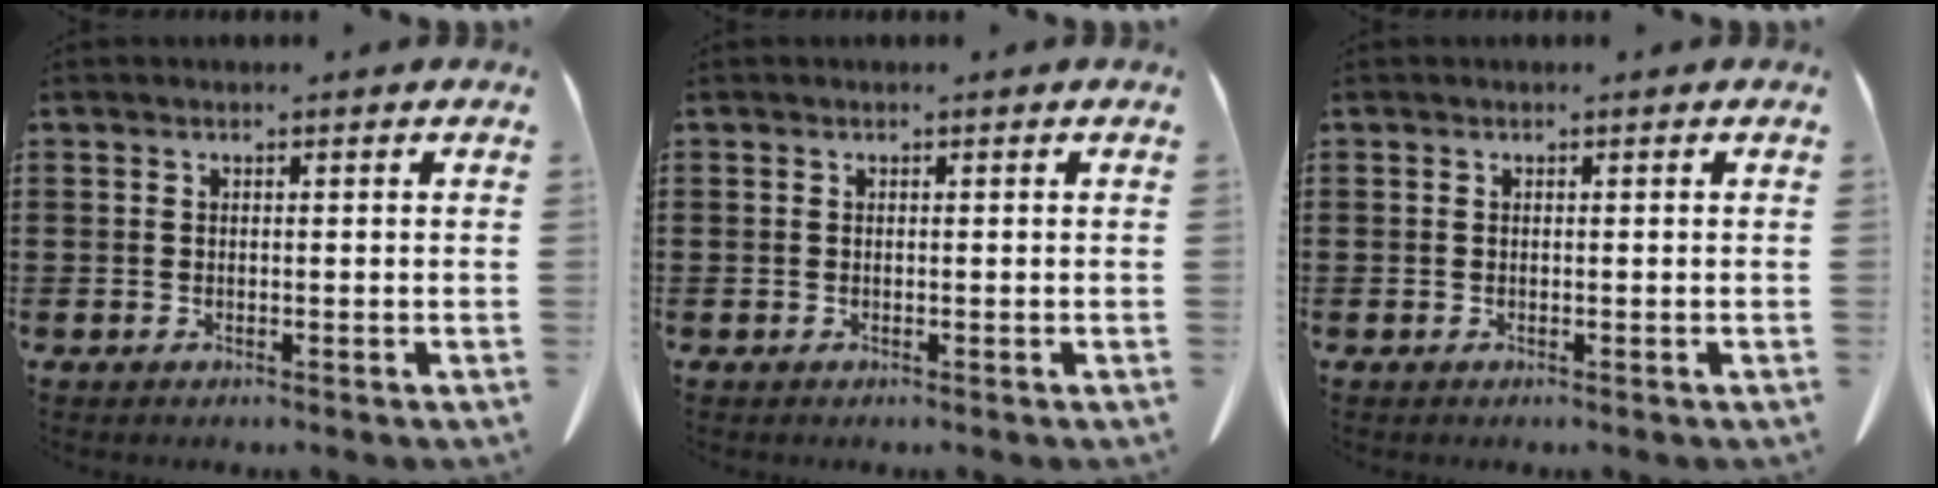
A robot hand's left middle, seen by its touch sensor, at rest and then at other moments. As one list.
[{"total": 0.0}, {"total": 0.0}]